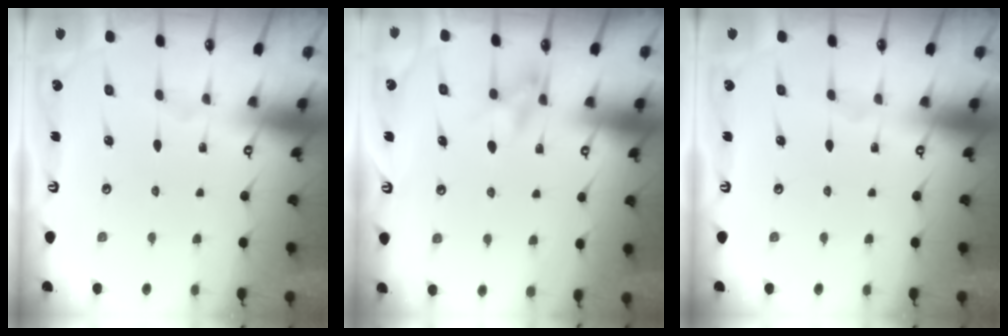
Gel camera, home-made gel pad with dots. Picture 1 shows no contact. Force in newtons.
{"total": 7.0, "press": 6.9, "slide": 1.0}
{"total": 0.0}